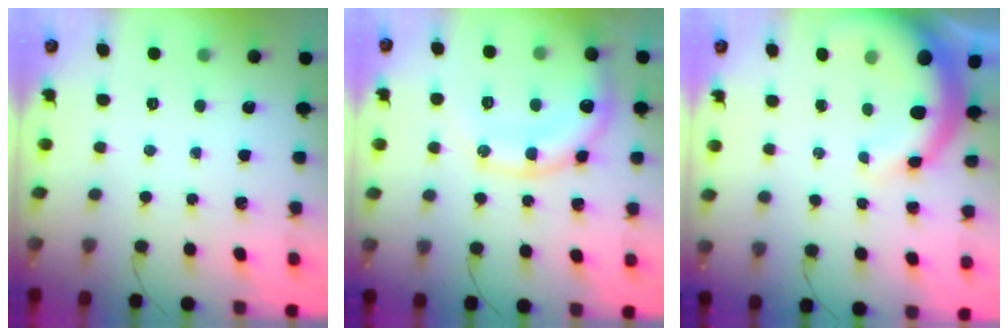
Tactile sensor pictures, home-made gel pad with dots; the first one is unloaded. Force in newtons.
{"total": 17.6, "press": 17.4, "slide": 2.7}
{"total": 9.5, "press": 9.3, "slide": 2.0}